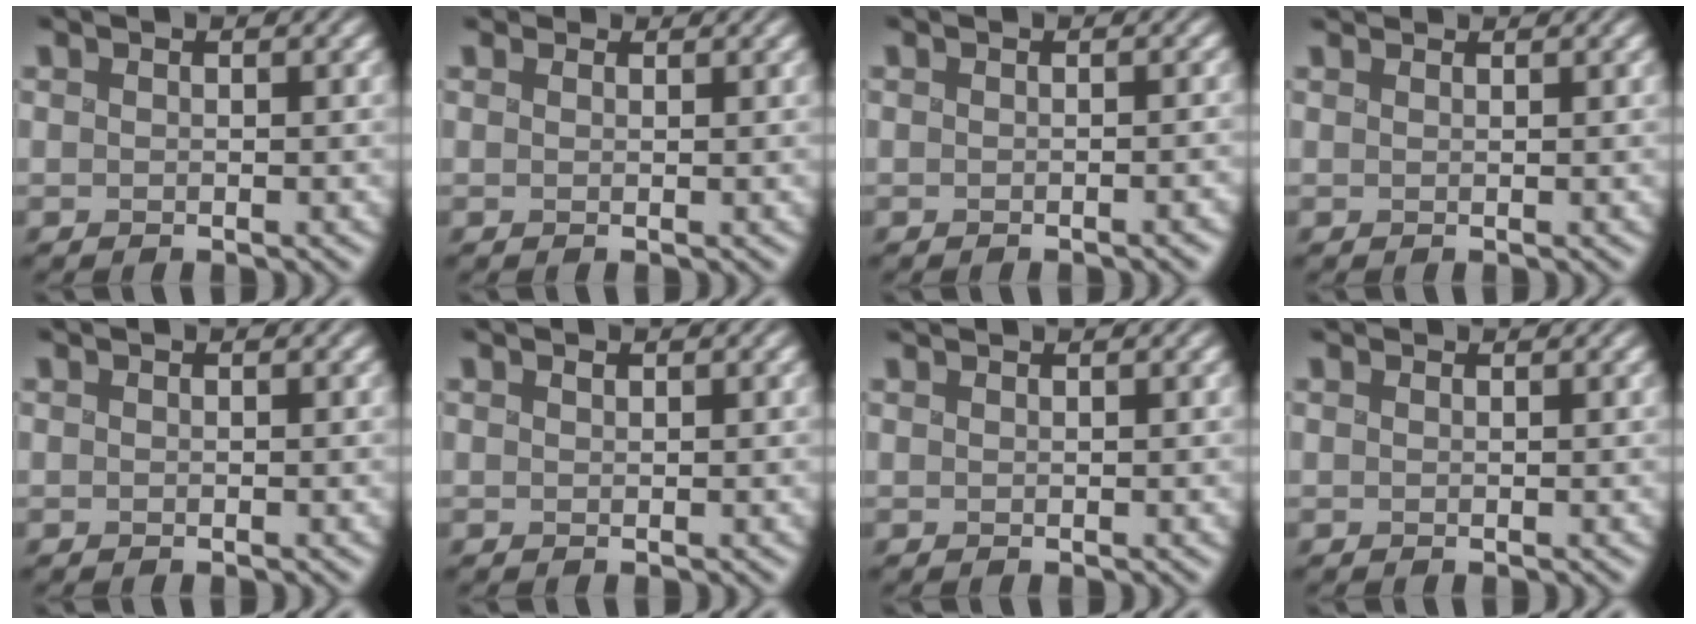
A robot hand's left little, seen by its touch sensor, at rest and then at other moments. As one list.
[{"total": 1.9, "force": [1.5, 1.0, 0.6], "torque": [-0.013, -0.004, 0.028]}, {"total": 1.3, "force": [-0.6, 0.6, 1.1], "torque": [0.001, 0.004, -0.009]}, {"total": 1.9, "force": [1.8, 0.4, 0.5], "torque": [-0.004, 0.000, 0.029]}, {"total": 0.0}, {"total": 0.0}, {"total": 1.1, "force": [1.0, 0.0, 0.3], "torque": [0.000, 0.003, 0.014]}, {"total": 0.9, "force": [0.8, 0.3, 0.2], "torque": [-0.005, 0.003, 0.011]}]